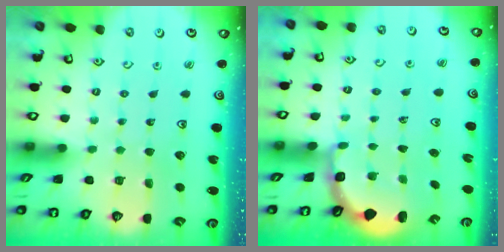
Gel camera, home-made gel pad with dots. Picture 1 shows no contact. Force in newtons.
{"total": 2.5, "press": 1.9, "slide": 1.6}